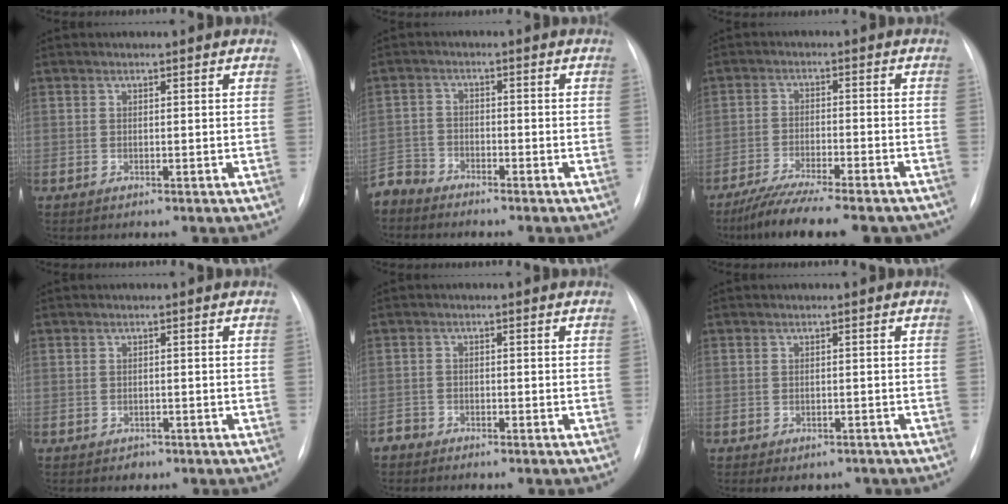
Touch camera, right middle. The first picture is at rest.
{"total": 4.2, "force": [-4.0, 1.1, -0.5], "torque": [0.015, -0.009, -0.082]}
{"total": 15.1, "force": [-12.8, 2.3, 7.6], "torque": [-0.120, -0.013, -0.193]}
{"total": 1.2, "force": [-0.8, 0.9, 0.2], "torque": [-0.003, 0.002, -0.009]}
{"total": 1.5, "force": [-1.3, 0.6, -0.4], "torque": [0.008, 0.001, -0.026]}
{"total": 3.8, "force": [-3.0, 2.0, 1.1], "torque": [-0.007, 0.006, -0.033]}